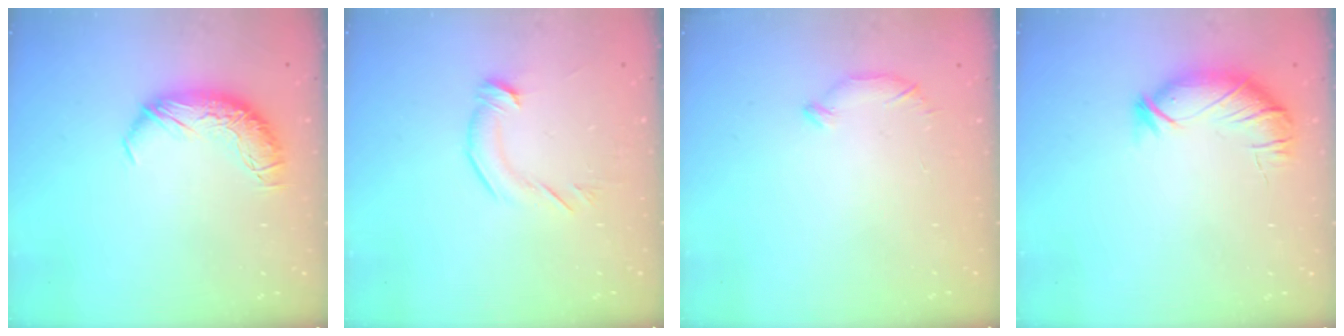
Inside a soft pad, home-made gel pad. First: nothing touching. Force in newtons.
{"total": 2.8, "press": 2.7, "slide": 0.4}
{"total": 6.0, "press": 5.9, "slide": 0.7}
{"total": 3.0, "press": 2.5, "slide": 1.7}